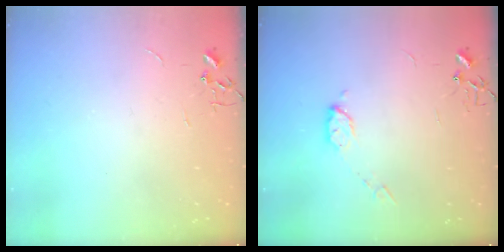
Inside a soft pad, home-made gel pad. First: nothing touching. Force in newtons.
{"total": 6.4, "press": 6.4, "slide": 0.3}